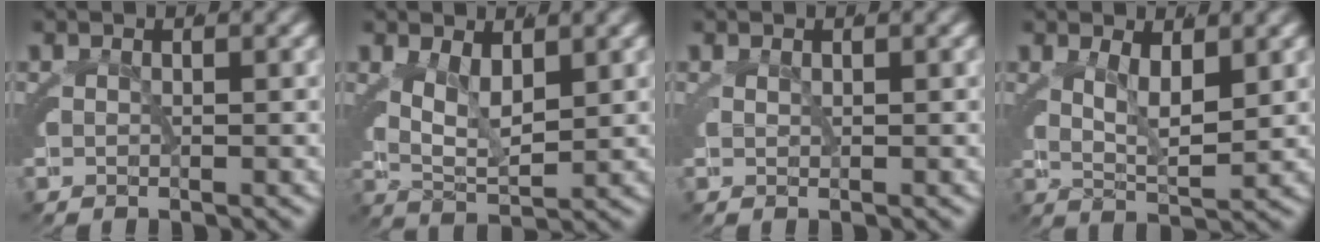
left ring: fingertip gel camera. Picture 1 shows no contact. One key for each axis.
{"total": 3.2, "fx": 1.1, "fy": 2.1, "fz": 2.1, "tx": -0.048, "ty": -0.012, "tz": 0.018}
{"total": 0.0}
{"total": 2.7, "fx": 1.1, "fy": 1.3, "fz": 2.1, "tx": -0.038, "ty": -0.009, "tz": 0.015}